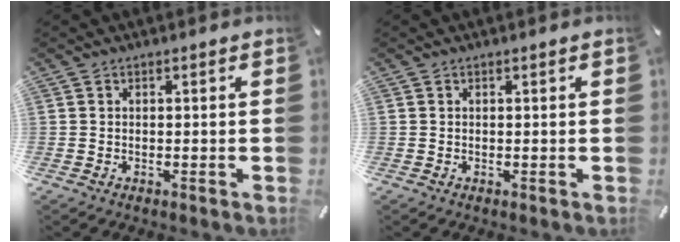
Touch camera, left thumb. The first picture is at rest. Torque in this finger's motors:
{"motor_torque": [0.00, 0.00, 0.00, 0.00, 0.00]}